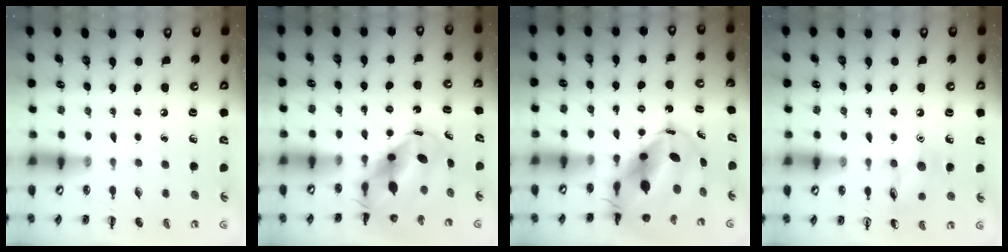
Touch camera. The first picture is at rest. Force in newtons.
{"total": 8.5, "press": 8.3, "slide": 2.0}
{"total": 10.9, "press": 10.5, "slide": 2.9}
{"total": 8.1, "press": 8.1, "slide": 0.7}